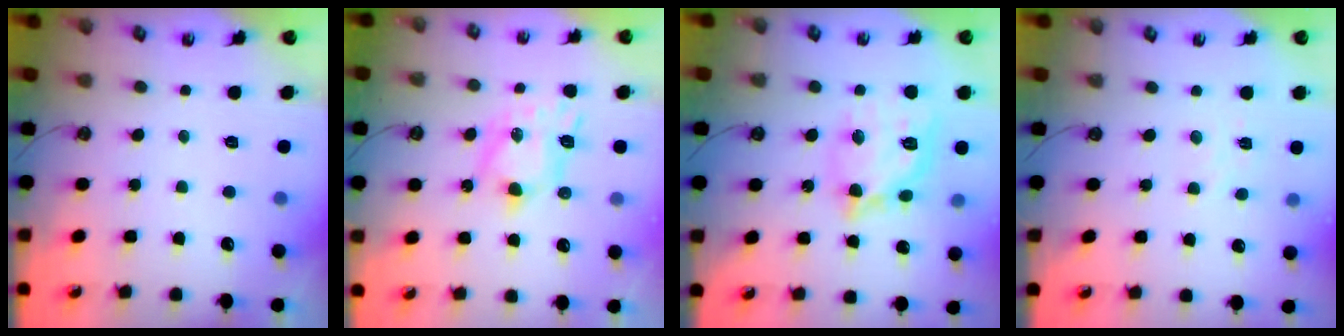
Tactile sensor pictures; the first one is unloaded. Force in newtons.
{"total": 7.6, "press": 7.6, "slide": 0.6}
{"total": 15.0, "press": 15.0, "slide": 1.3}
{"total": 2.8, "press": 2.8, "slide": 0.5}